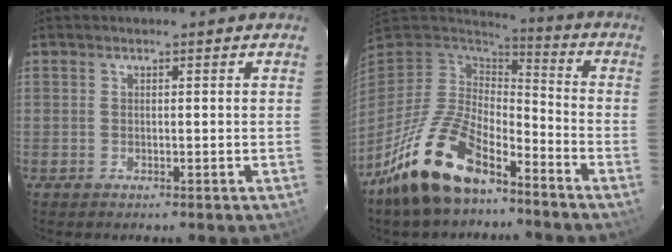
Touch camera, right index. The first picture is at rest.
{"total": 18.1, "force": [-12.3, 7.3, 11.1], "torque": [-0.233, -0.015, -0.227]}